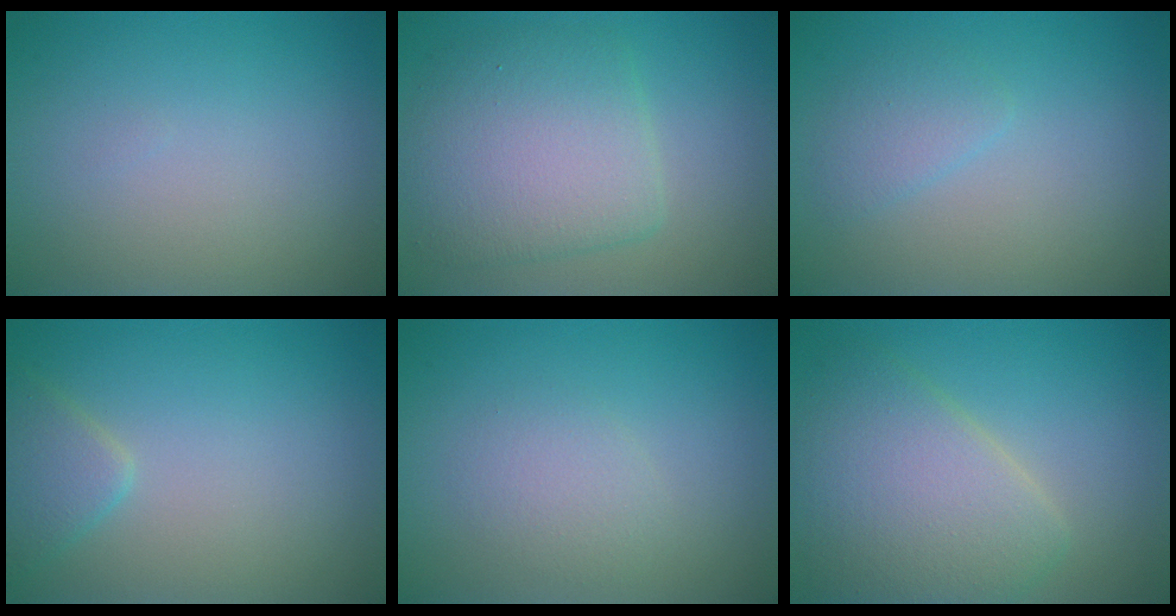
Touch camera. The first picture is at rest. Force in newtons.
{"total": 6.1, "press": 6.1, "slide": 0.0}
{"total": 1.6, "press": 1.6, "slide": 0.1}
{"total": 2.3, "press": 2.3, "slide": 0.2}
{"total": 1.7, "press": 1.7, "slide": 0.0}
{"total": 6.7, "press": 6.7, "slide": 0.3}